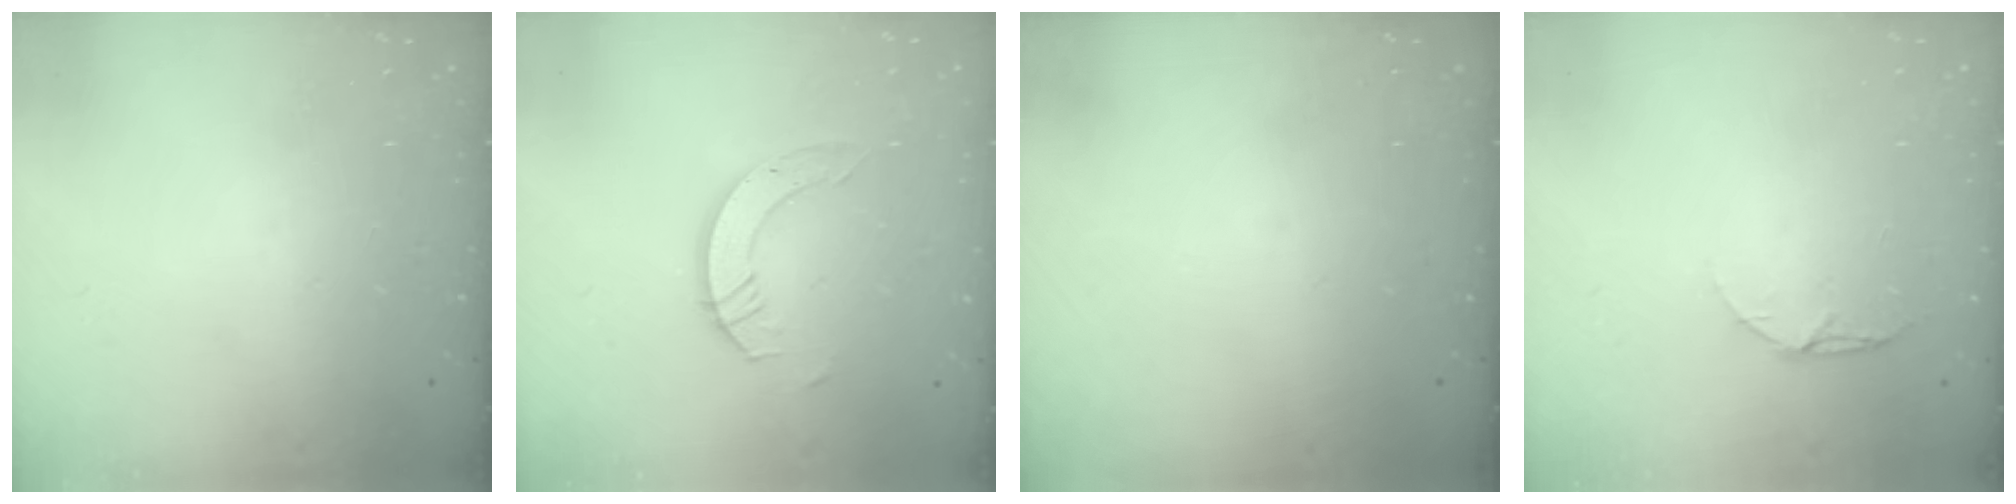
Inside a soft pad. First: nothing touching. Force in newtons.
{"total": 6.0, "press": 6.0, "slide": 0.4}
{"total": 0.0}
{"total": 4.4, "press": 4.4, "slide": 0.5}